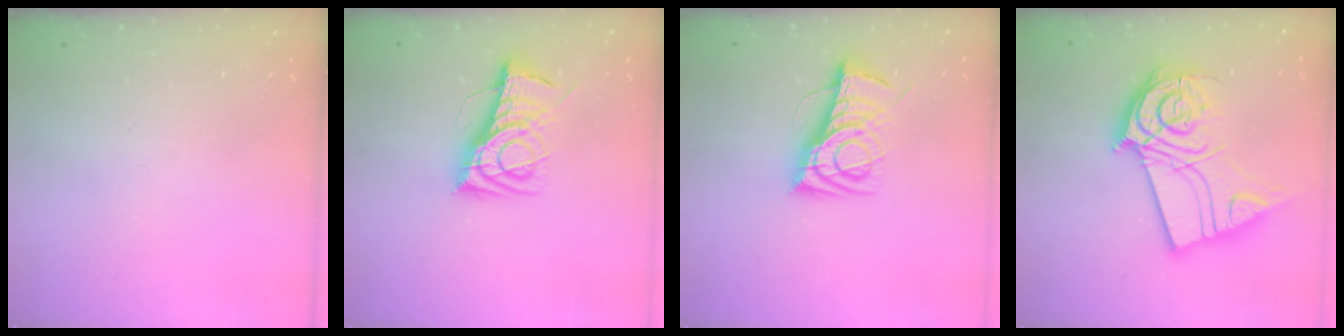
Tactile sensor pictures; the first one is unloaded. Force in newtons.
{"total": 14.5, "press": 14.5, "slide": 0.4}
{"total": 13.8, "press": 13.8, "slide": 0.4}
{"total": 16.8, "press": 16.8, "slide": 1.8}